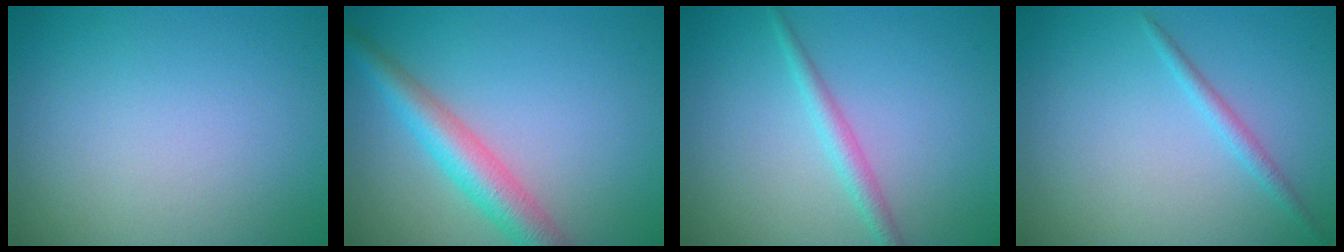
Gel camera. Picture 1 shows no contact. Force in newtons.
{"total": 4.5, "press": 4.5, "slide": 0.1}
{"total": 1.9, "press": 1.9, "slide": 0.1}
{"total": 1.3, "press": 1.3, "slide": 0.0}